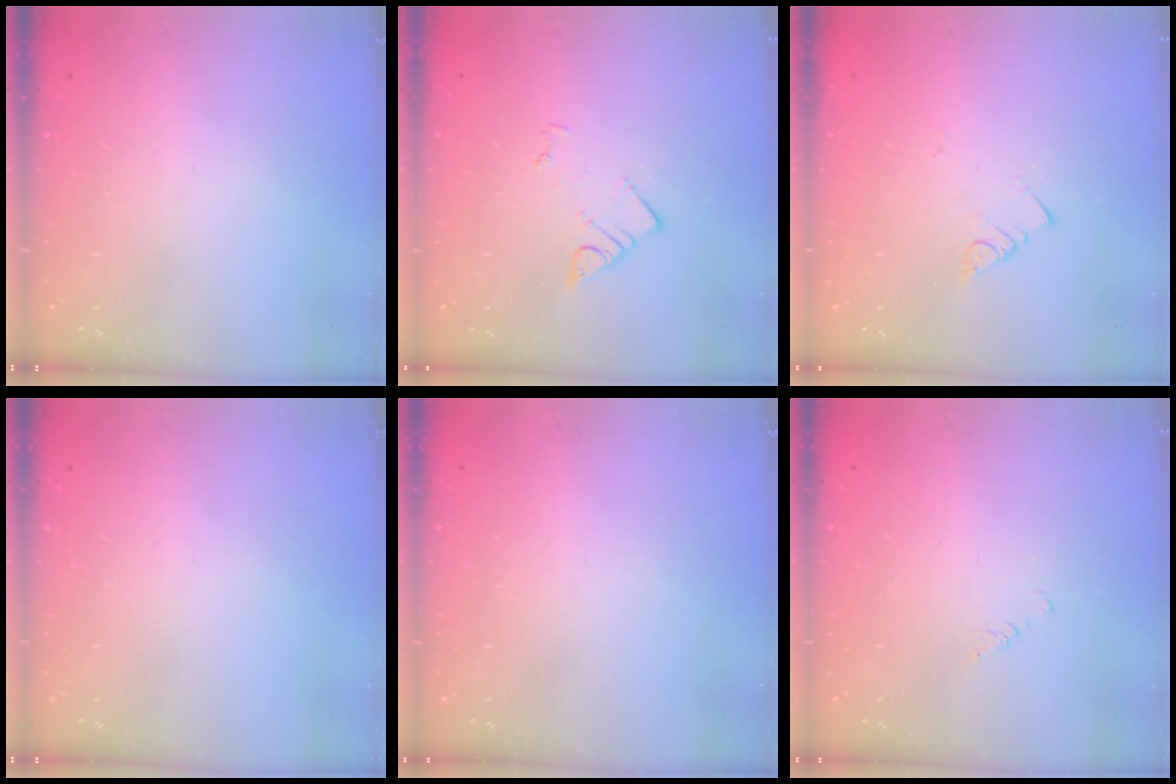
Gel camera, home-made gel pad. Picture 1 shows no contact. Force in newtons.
{"total": 4.1, "press": 4.1, "slide": 0.2}
{"total": 2.7, "press": 2.6, "slide": 0.5}
{"total": 0.0}
{"total": 0.7, "press": 0.6, "slide": 0.1}
{"total": 1.2, "press": 1.2, "slide": 0.2}